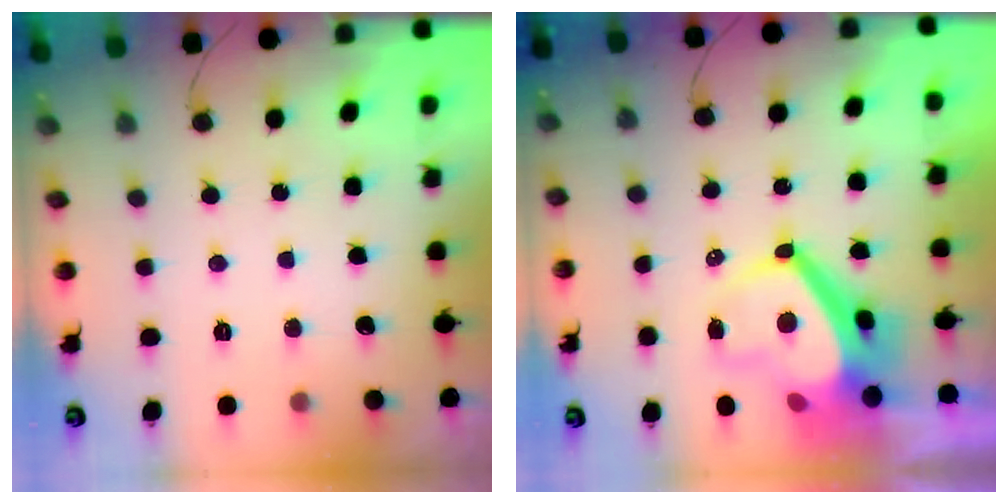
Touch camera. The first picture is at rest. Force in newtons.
{"total": 9.0, "press": 8.9, "slide": 0.8}